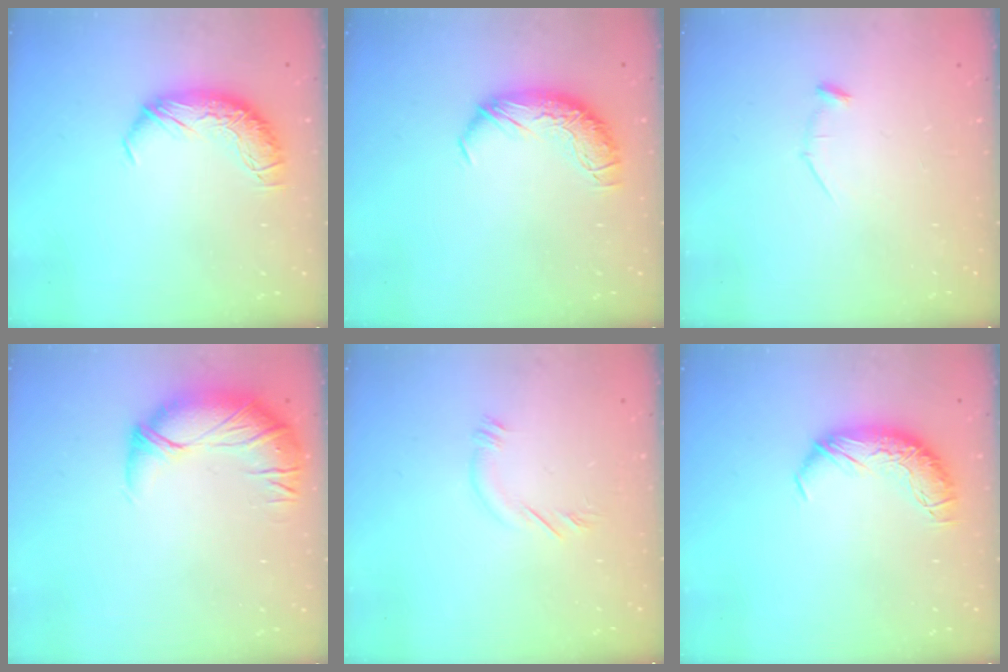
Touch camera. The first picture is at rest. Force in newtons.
{"total": 0.0}
{"total": 7.2, "press": 7.2, "slide": 0.9}
{"total": 2.9, "press": 0.7, "slide": 2.8}
{"total": 5.5, "press": 5.5, "slide": 1.0}
{"total": 0.0}